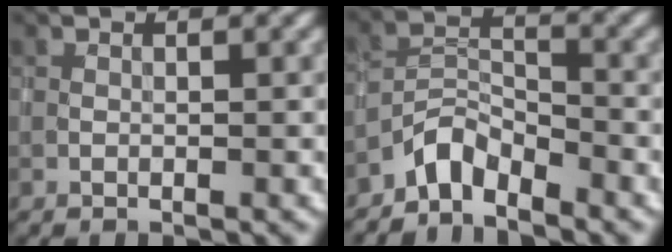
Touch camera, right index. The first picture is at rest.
{"total": 3.2, "force": [-2.8, 1.1, 1.2], "torque": [-0.022, 0.012, -0.064]}